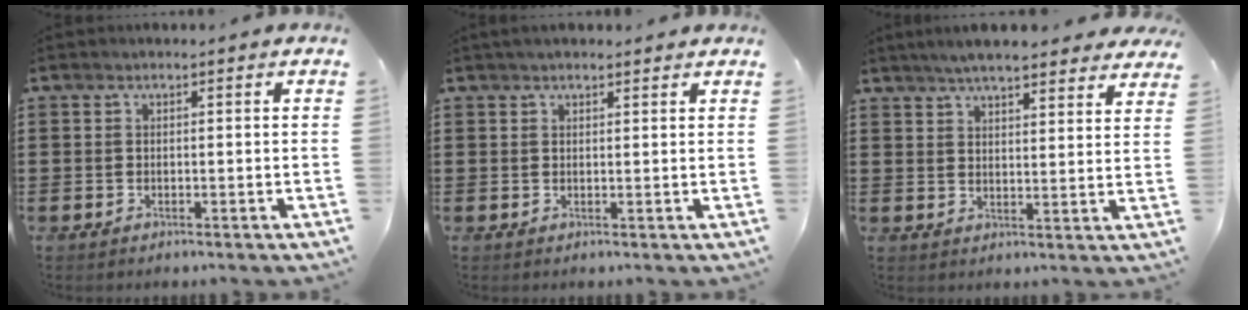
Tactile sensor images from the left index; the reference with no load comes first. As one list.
[{"total": 1.5, "force": [1.4, 0.3, 0.6], "torque": [-0.012, 0.003, 0.025]}, {"total": 5.5, "force": [5.1, 0.5, 1.9], "torque": [-0.052, -0.014, 0.094]}]